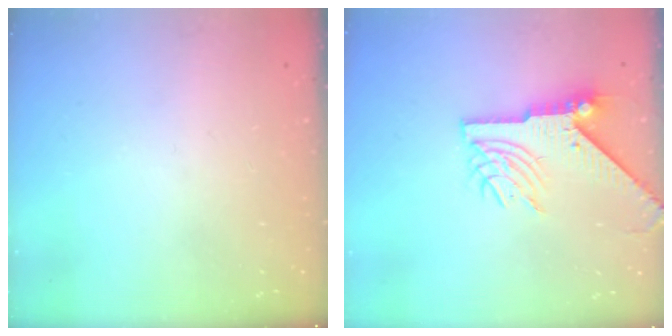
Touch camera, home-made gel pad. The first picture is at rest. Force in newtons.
{"total": 8.7, "press": 8.6, "slide": 1.2}